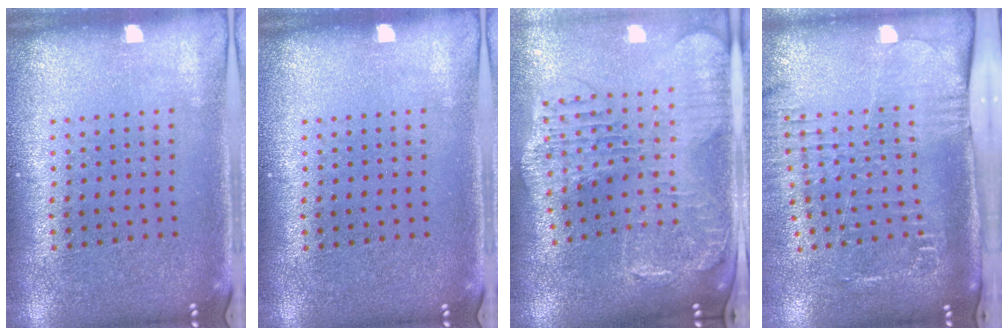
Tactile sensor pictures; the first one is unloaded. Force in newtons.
{"total": 0.0}
{"total": 2.2, "press": 2.0, "slide": 1.0}
{"total": 2.6, "press": 2.0, "slide": 1.6}